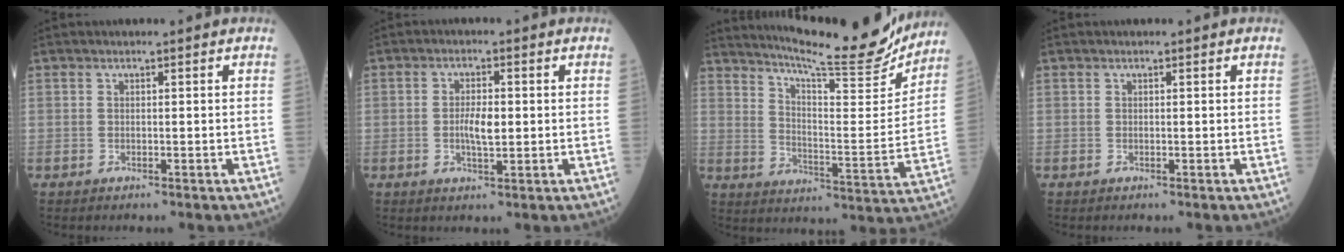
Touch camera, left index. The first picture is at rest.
{"total": 3.8, "force": [-0.3, 1.3, 3.6], "torque": [-0.063, -0.001, -0.006]}
{"total": 19.8, "force": [18.3, 0.6, 7.5], "torque": [-0.119, -0.058, 0.252]}
{"total": 0.0}